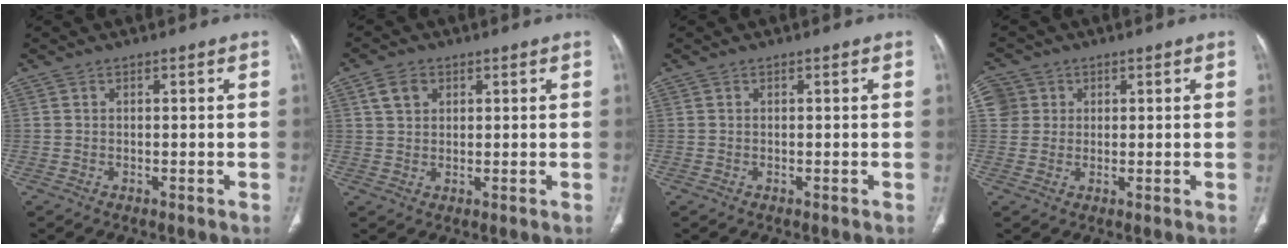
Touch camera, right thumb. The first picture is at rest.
{"total": 4.2, "force": [1.9, 3.1, 2.2], "torque": [-0.030, -0.004, 0.038]}
{"total": 0.0}
{"total": 4.8, "force": [1.5, 4.5, 0.6], "torque": [0.004, 0.005, 0.030]}